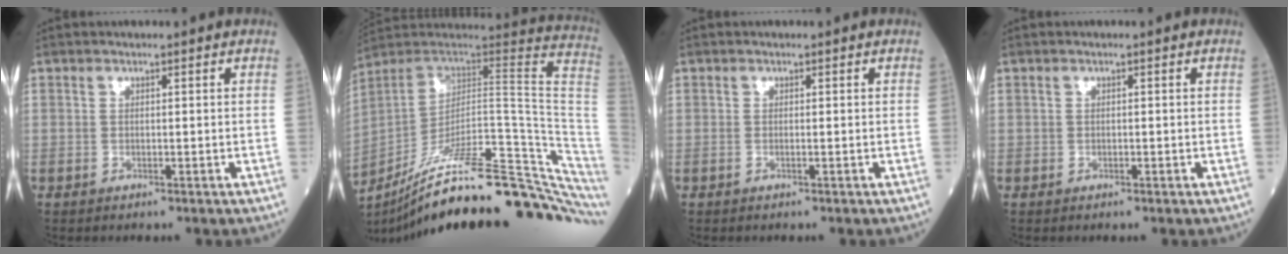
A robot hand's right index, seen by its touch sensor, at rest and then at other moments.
{"total": 30.7, "force": [-23.1, 3.2, 20.0], "torque": [-0.188, 0.005, -0.332]}
{"total": 0.0}
{"total": 0.0}